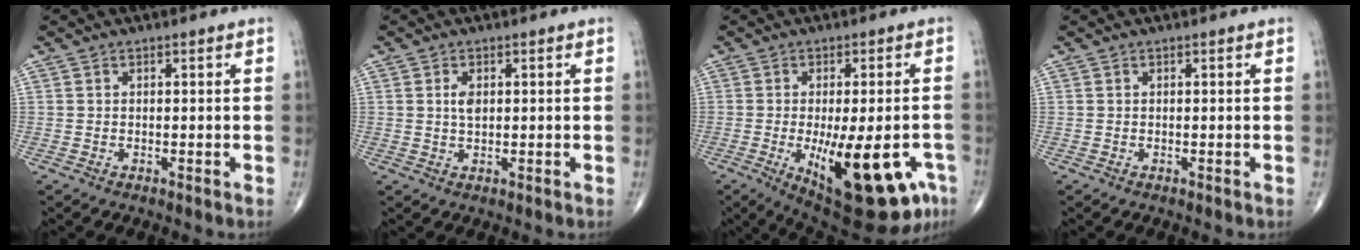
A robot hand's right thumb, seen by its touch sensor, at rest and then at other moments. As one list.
[{"total": 2.6, "force": [0.6, 1.4, 2.1], "torque": [-0.036, -0.004, 0.012]}, {"total": 20.6, "force": [-7.4, 7.9, 17.6], "torque": [-0.205, -0.005, -0.084]}, {"total": 0.0}]